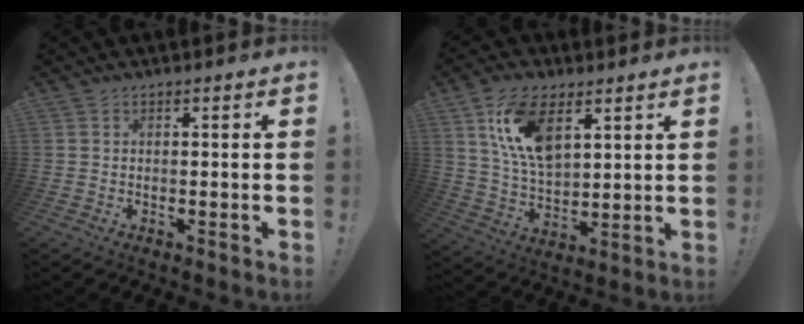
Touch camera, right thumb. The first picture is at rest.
{"total": 14.7, "force": [7.2, 8.1, 10.0], "torque": [-0.201, -0.016, 0.134]}